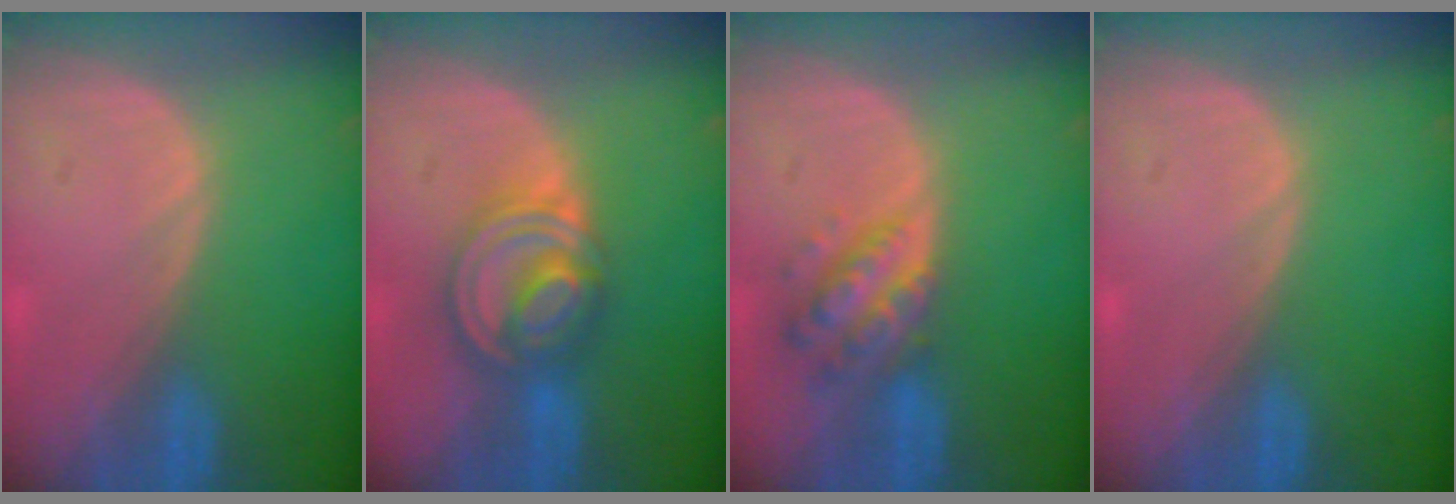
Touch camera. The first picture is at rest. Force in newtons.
{"total": 8.2, "press": 6.9, "slide": 4.4}
{"total": 6.4, "press": 5.8, "slide": 2.8}
{"total": 0.0}